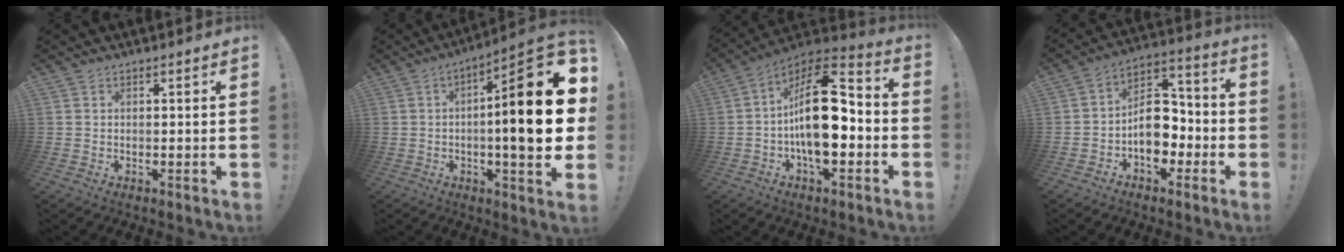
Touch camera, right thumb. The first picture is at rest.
{"total": 22.6, "force": [0.1, 5.3, 21.9], "torque": [-0.308, 0.002, -0.006]}
{"total": 19.8, "force": [-1.7, 9.5, 17.3], "torque": [-0.290, 0.016, -0.026]}
{"total": 12.7, "force": [-3.4, 9.2, 8.2], "torque": [-0.116, 0.023, -0.055]}